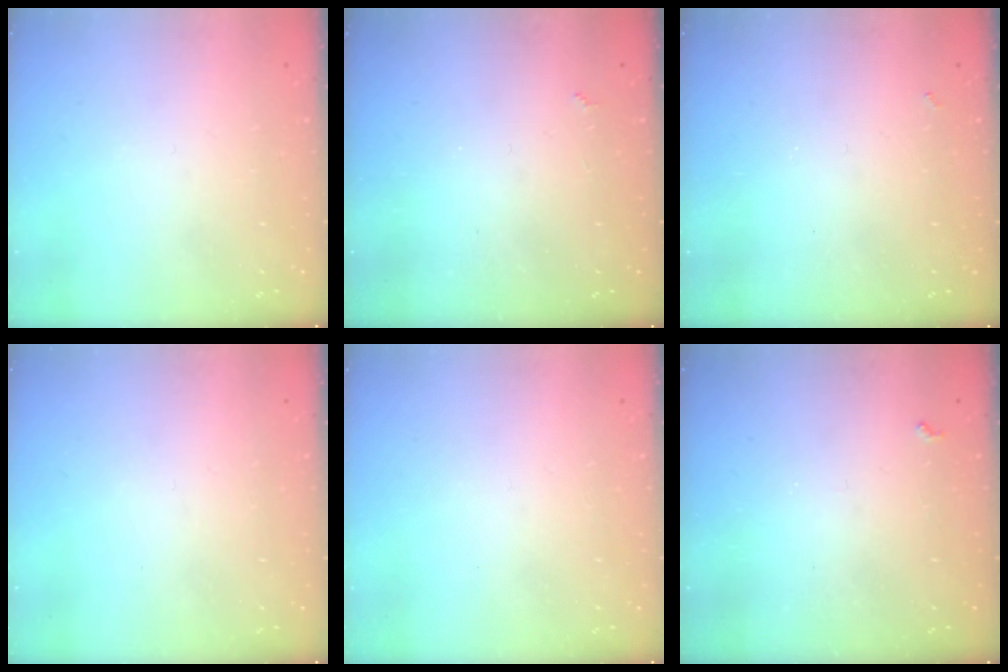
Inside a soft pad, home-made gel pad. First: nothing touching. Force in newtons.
{"total": 1.4, "press": 1.3, "slide": 0.4}
{"total": 1.6, "press": 1.6, "slide": 0.4}
{"total": 0.0}
{"total": 0.0}
{"total": 3.9, "press": 3.8, "slide": 0.6}